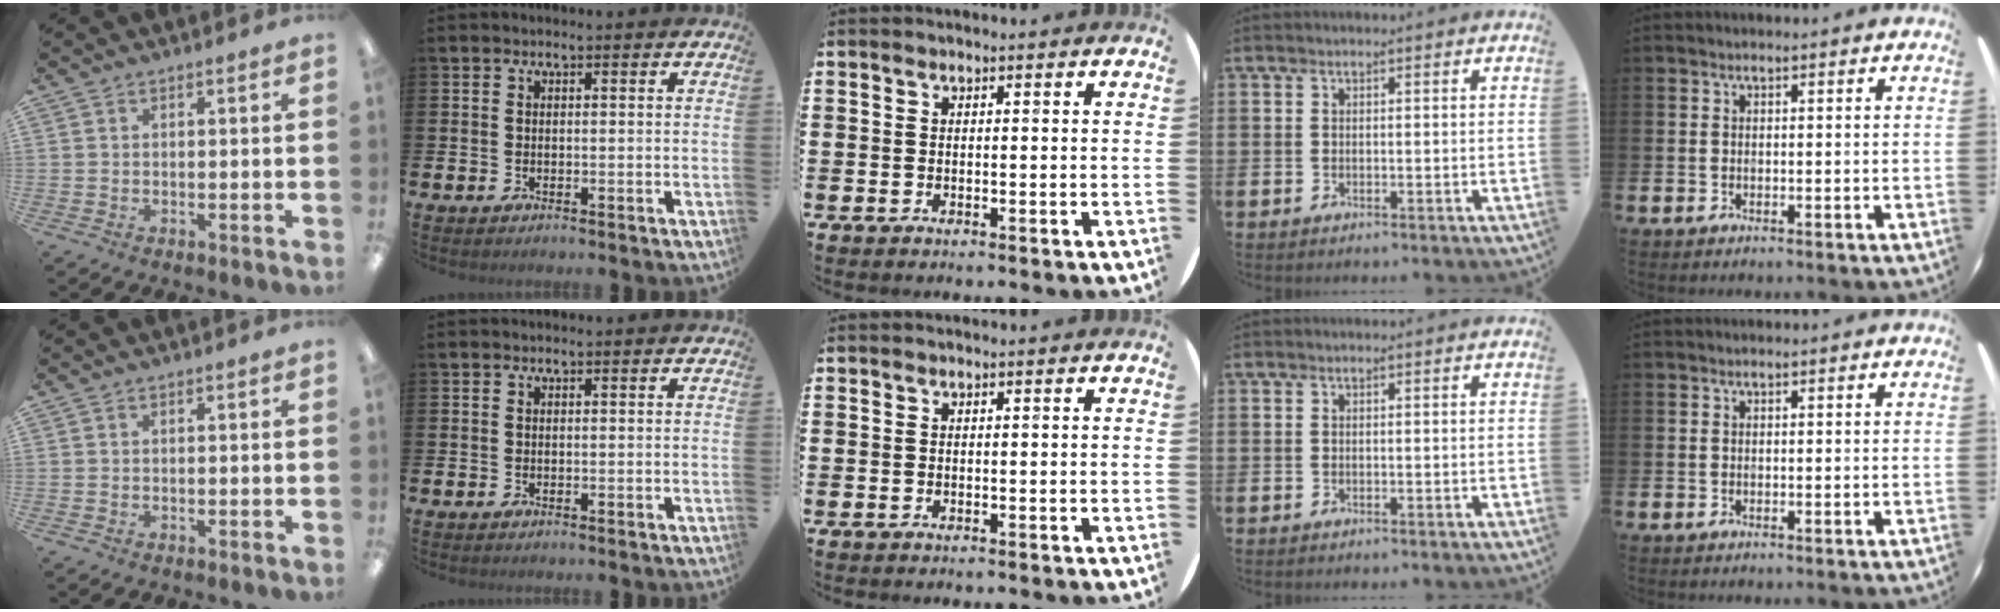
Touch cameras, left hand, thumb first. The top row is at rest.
{}